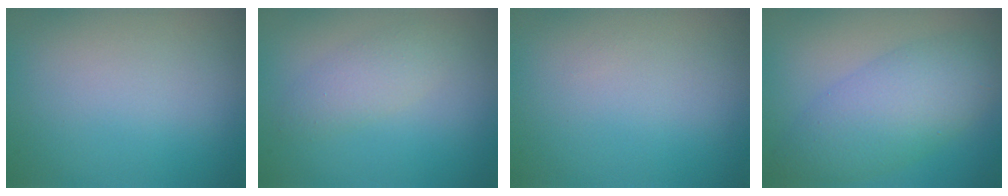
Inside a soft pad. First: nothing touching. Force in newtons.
{"total": 2.2, "press": 2.2, "slide": 0.2}
{"total": 0.0}
{"total": 5.6, "press": 5.6, "slide": 0.4}